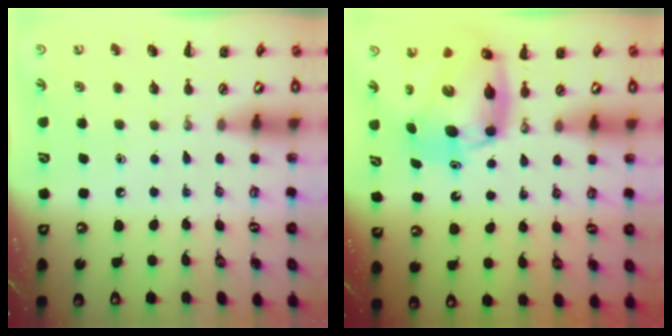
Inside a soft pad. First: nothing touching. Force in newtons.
{"total": 10.2, "press": 9.8, "slide": 3.0}